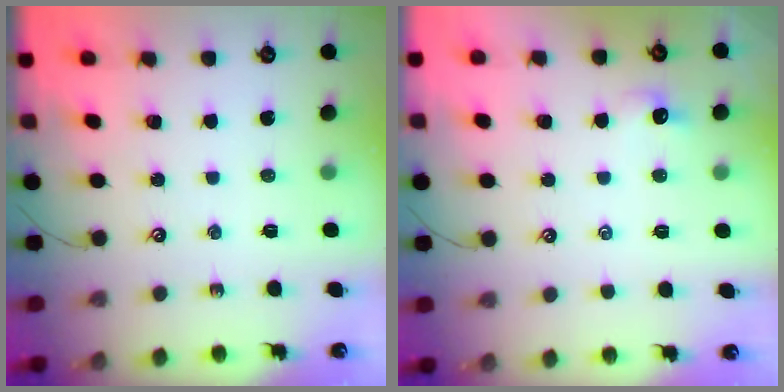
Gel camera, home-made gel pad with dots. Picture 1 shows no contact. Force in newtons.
{"total": 1.0, "press": 0.9, "slide": 0.5}